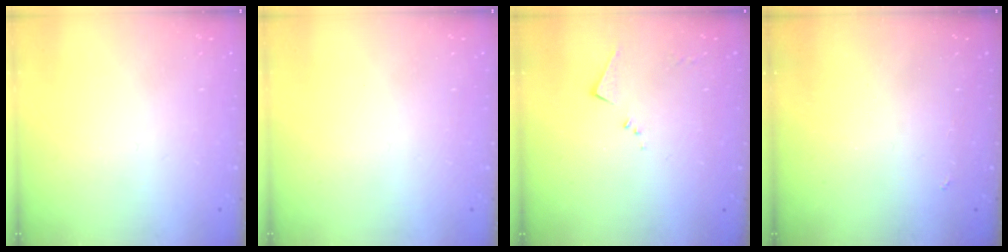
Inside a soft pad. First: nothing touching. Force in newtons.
{"total": 0.0}
{"total": 6.3, "press": 6.3, "slide": 0.4}
{"total": 1.9, "press": 1.8, "slide": 0.4}